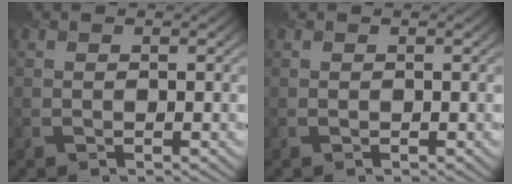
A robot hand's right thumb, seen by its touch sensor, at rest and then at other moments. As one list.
[{"total": 0.0}]